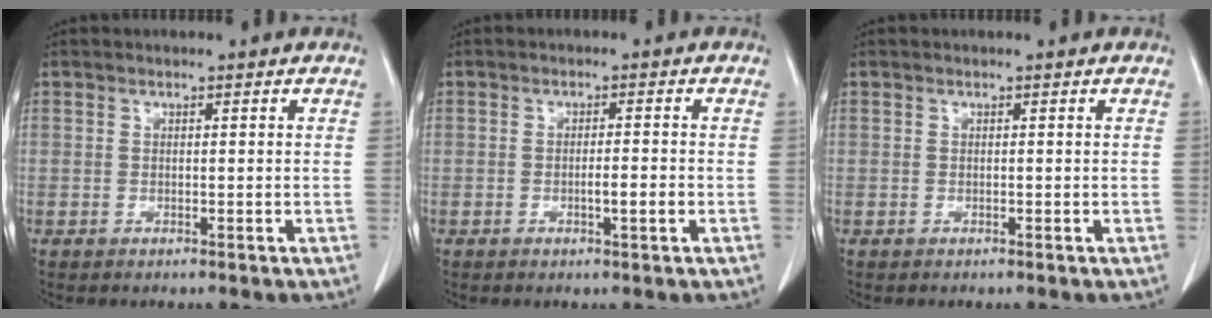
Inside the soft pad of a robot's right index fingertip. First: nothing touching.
{"total": 2.6, "force": [-0.8, 0.1, 2.5], "torque": [-0.042, -0.002, -0.013]}
{"total": 0.0}